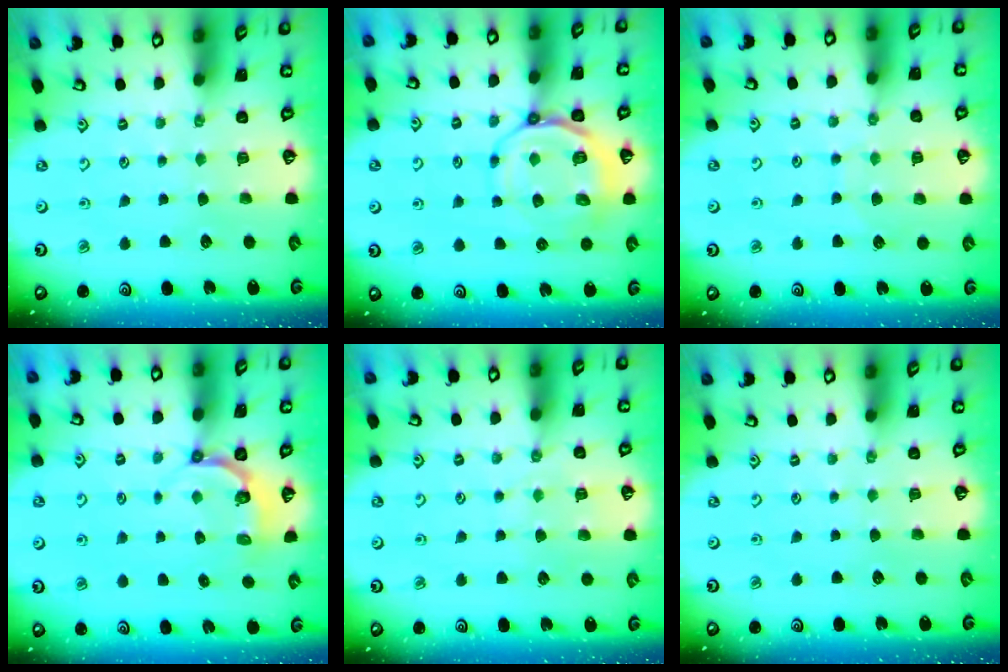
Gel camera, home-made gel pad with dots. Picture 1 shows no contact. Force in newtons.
{"total": 11.1, "press": 10.8, "slide": 2.3}
{"total": 6.2, "press": 6.2, "slide": 0.5}
{"total": 4.5, "press": 3.6, "slide": 2.6}
{"total": 5.3, "press": 5.3, "slide": 0.6}
{"total": 0.0}